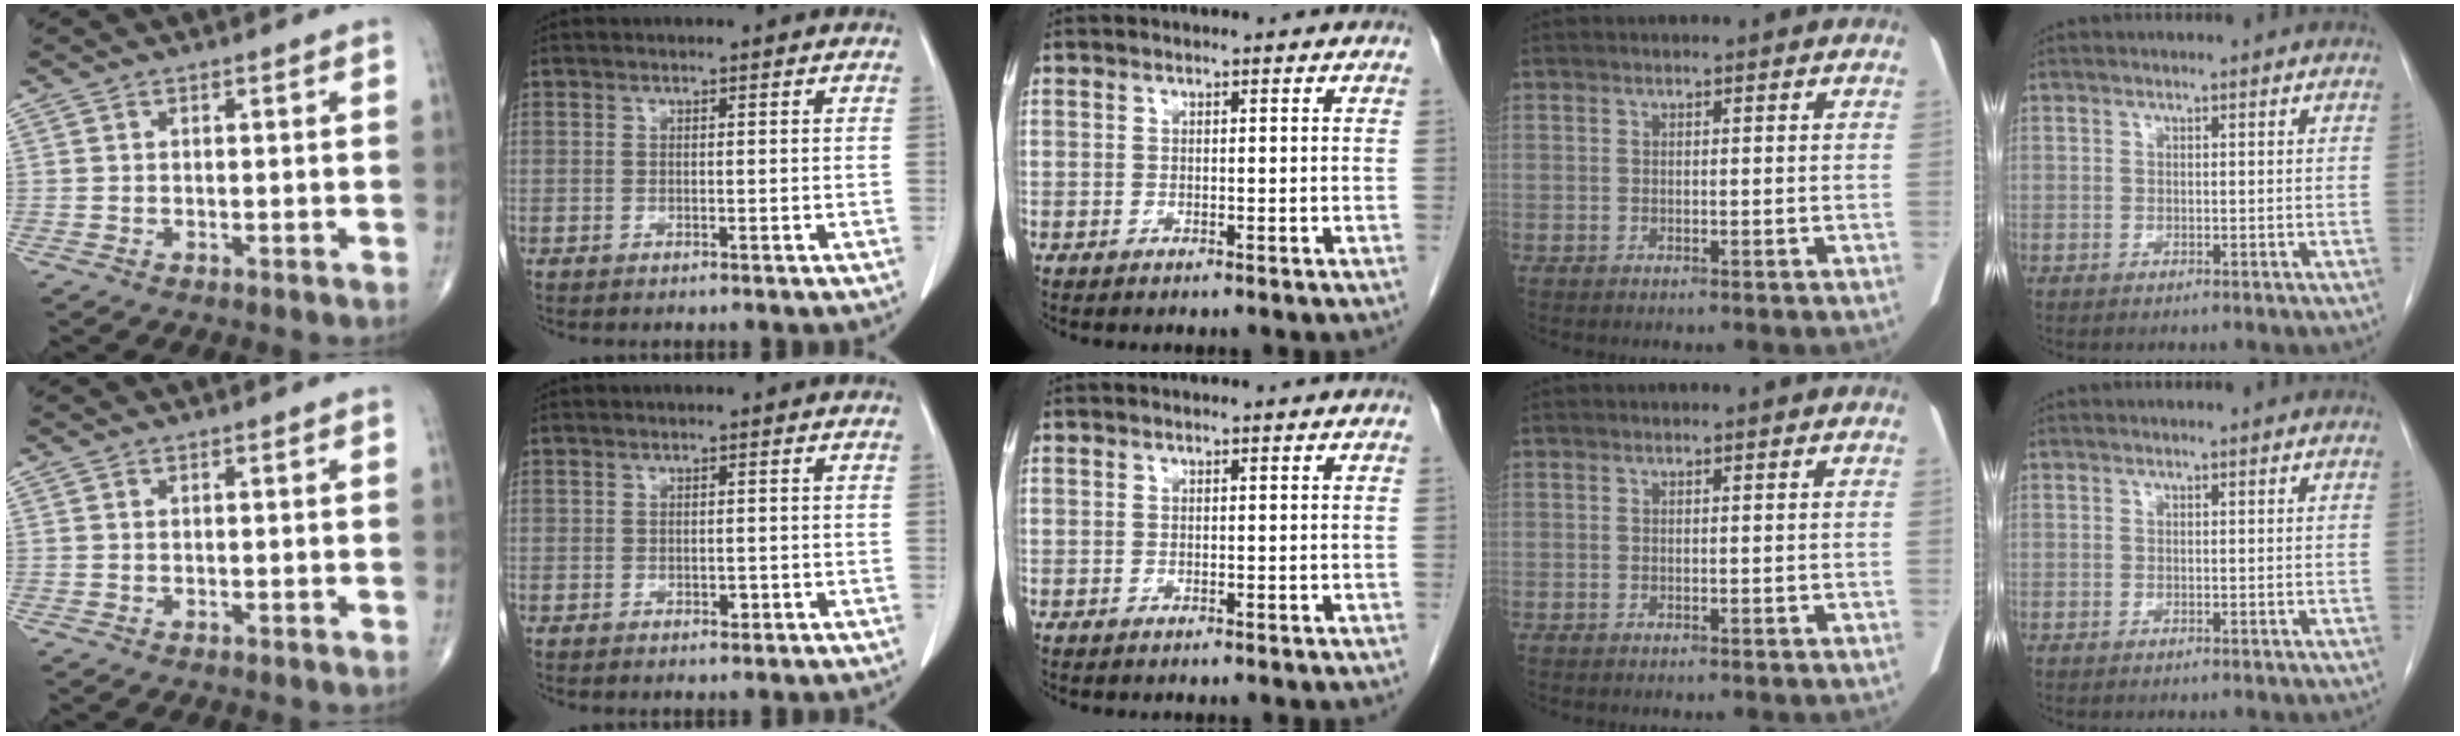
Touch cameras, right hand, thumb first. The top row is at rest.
{"index": {"total": 1.0, "force": [-0.3, 0.7, 0.7], "torque": [-0.011, 0.000, -0.002]}}